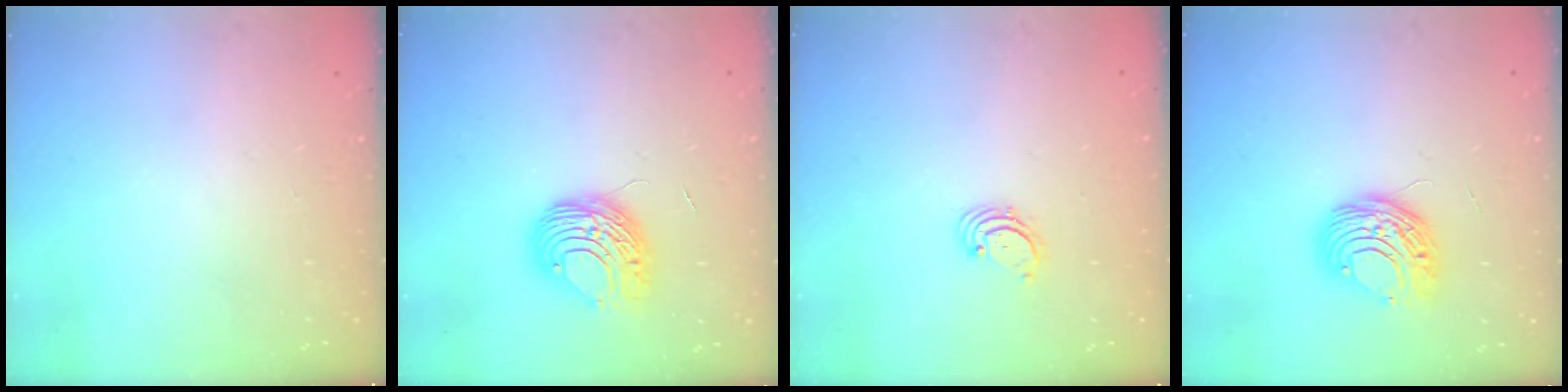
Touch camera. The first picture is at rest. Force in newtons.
{"total": 9.0, "press": 9.0, "slide": 0.9}
{"total": 1.7, "press": 1.7, "slide": 0.2}
{"total": 9.0, "press": 8.9, "slide": 0.5}